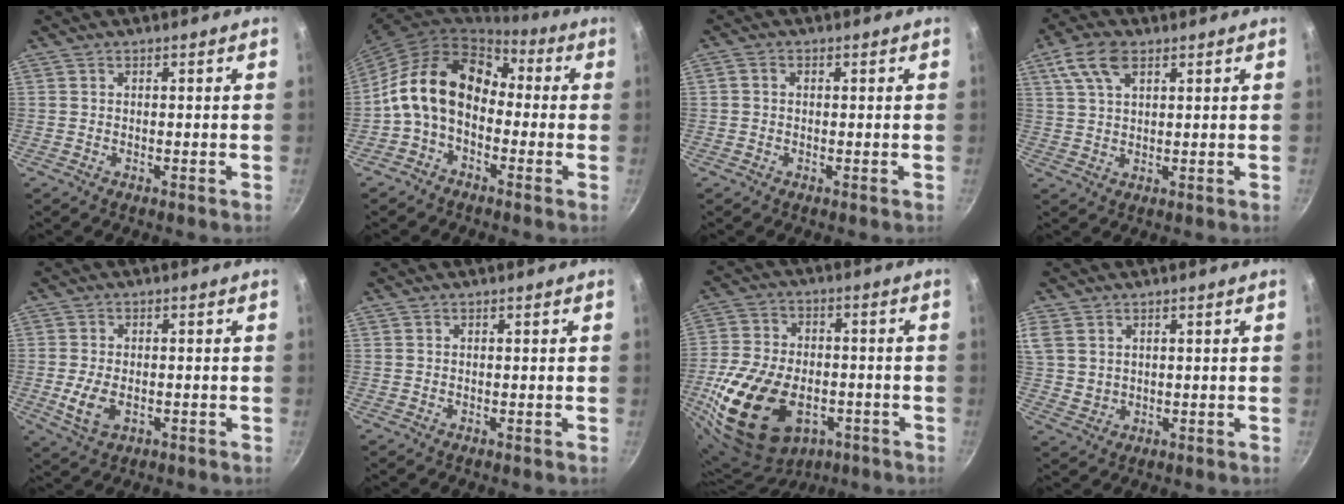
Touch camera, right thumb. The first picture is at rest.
{"total": 15.0, "force": [-0.7, 10.7, 10.5], "torque": [-0.164, 0.046, -0.032]}
{"total": 1.2, "force": [0.0, 1.0, 0.7], "torque": [-0.015, 0.006, -0.001]}
{"total": 7.3, "force": [3.6, 3.7, 5.1], "torque": [-0.098, 0.002, 0.070]}
{"total": 5.8, "force": [-1.4, 3.4, 4.5], "torque": [-0.089, 0.000, -0.022]}
{"total": 0.0}
{"total": 23.1, "force": [-7.4, 15.4, 15.6], "torque": [-0.290, 0.030, -0.115]}
{"total": 8.6, "force": [3.6, 6.6, 4.3], "torque": [-0.095, 0.005, 0.080]}